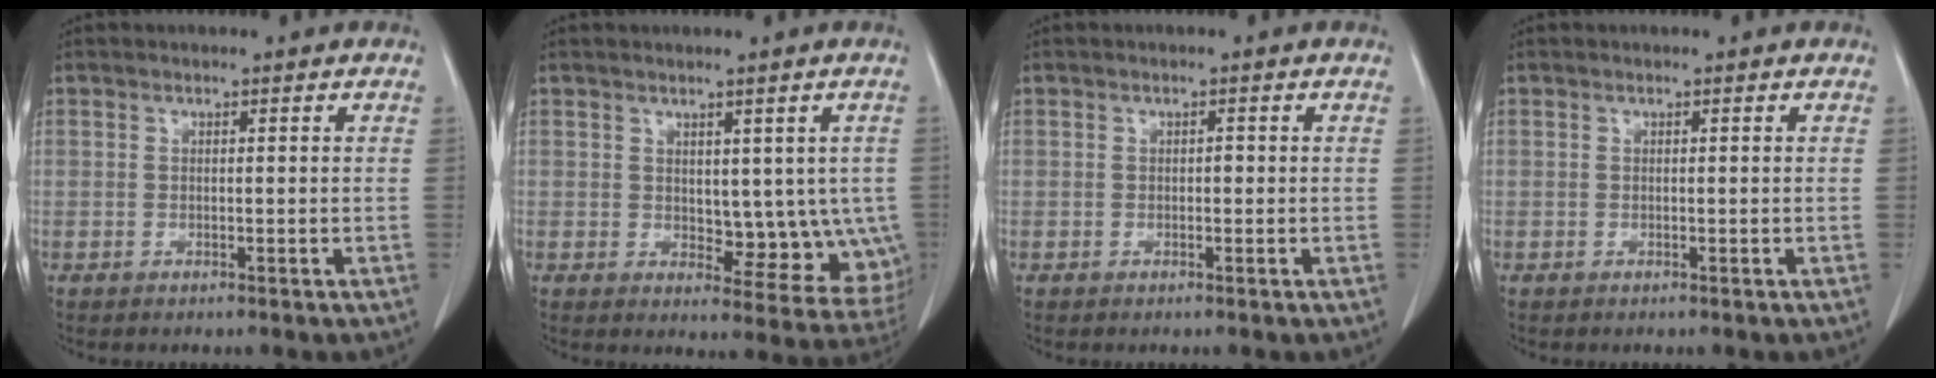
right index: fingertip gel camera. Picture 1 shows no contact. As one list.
[{"total": 8.9, "force": [0.3, 5.2, 7.2], "torque": [-0.065, 0.002, 0.018]}, {"total": 0.6, "force": [-0.1, 0.3, 0.5], "torque": [-0.005, 0.002, -0.001]}, {"total": 0.0}]